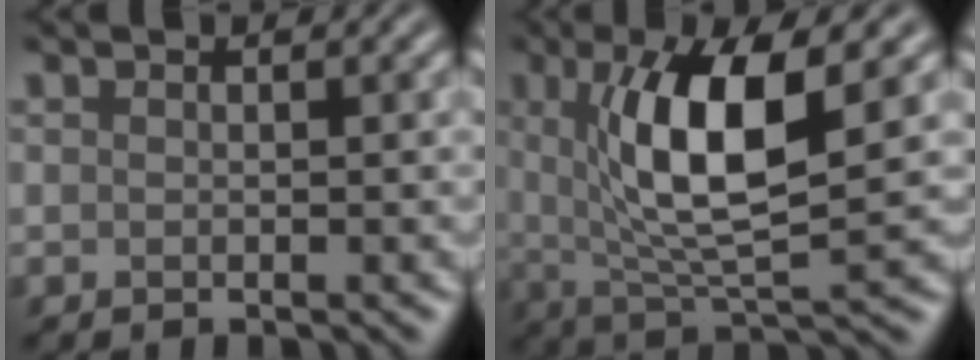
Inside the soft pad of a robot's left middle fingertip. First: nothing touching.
{"total": 9.0, "force": [2.0, 2.6, 8.3], "torque": [-0.142, -0.009, 0.039]}